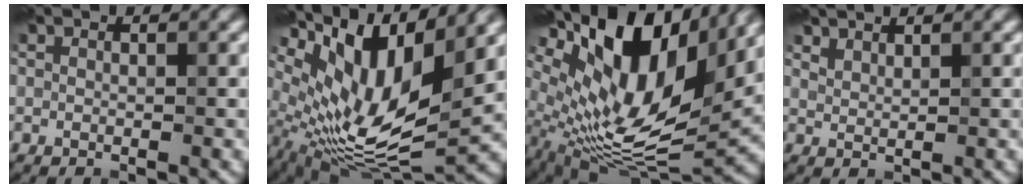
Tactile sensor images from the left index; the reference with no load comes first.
{"total": 12.7, "force": [5.0, 5.4, 10.4], "torque": [-0.199, -0.002, 0.099]}
{"total": 15.5, "force": [6.6, 7.6, 11.8], "torque": [-0.230, 0.019, 0.121]}
{"total": 1.5, "force": [1.5, 0.1, 0.3], "torque": [-0.008, 0.001, 0.032]}